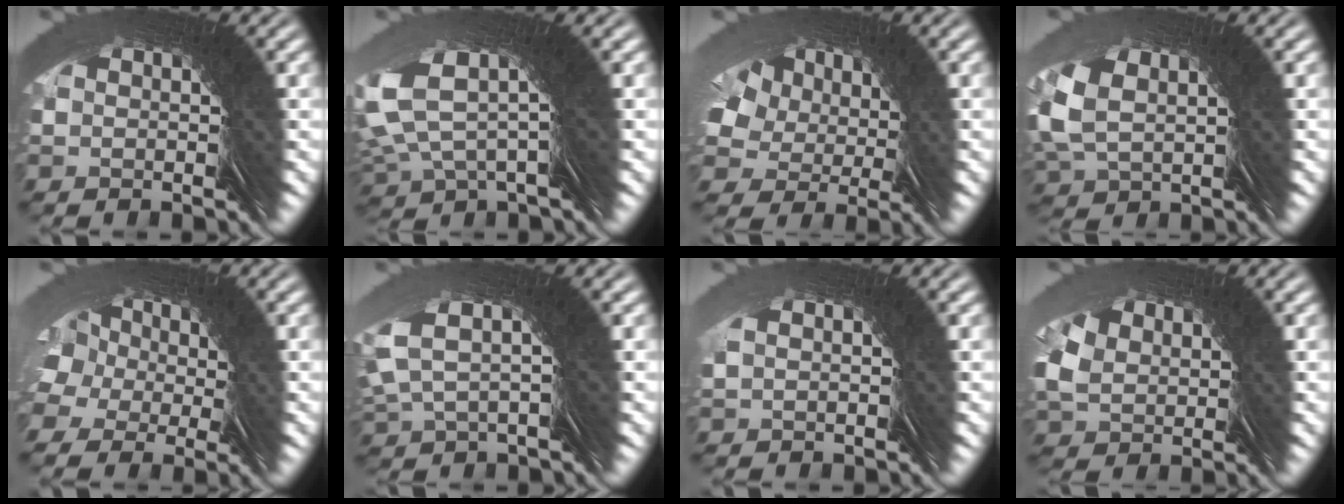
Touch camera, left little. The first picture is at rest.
{"total": 3.3, "force": [2.3, 0.7, 2.3], "torque": [-0.063, 0.025, 0.028]}
{"total": 5.3, "force": [2.5, 3.4, 3.2], "torque": [-0.053, 0.003, 0.033]}
{"total": 2.2, "force": [1.0, 1.7, 1.0], "torque": [-0.046, -0.007, 0.016]}
{"total": 6.6, "force": [3.7, 4.7, 2.9], "torque": [-0.063, 0.010, 0.045]}
{"total": 3.1, "force": [2.9, 0.3, 1.0], "torque": [-0.025, 0.026, 0.034]}
{"total": 1.3, "force": [0.5, -0.9, -0.7], "torque": [0.013, 0.008, 0.006]}
{"total": 1.6, "force": [0.9, 1.3, 0.2], "torque": [-0.016, -0.006, 0.017]}